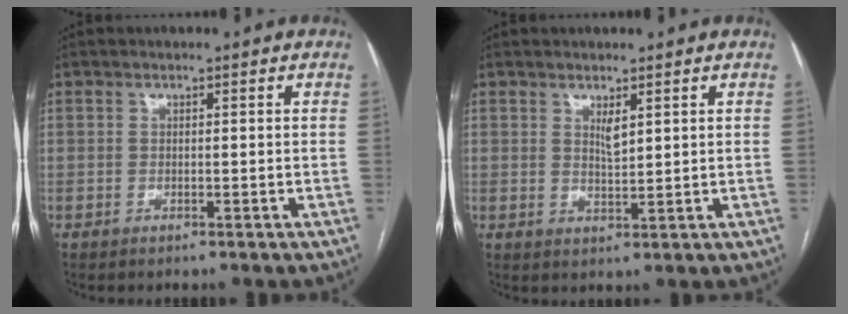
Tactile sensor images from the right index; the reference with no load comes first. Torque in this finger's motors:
{"motor_torque": [0.32, 0.27, 0.16, 0.05]}